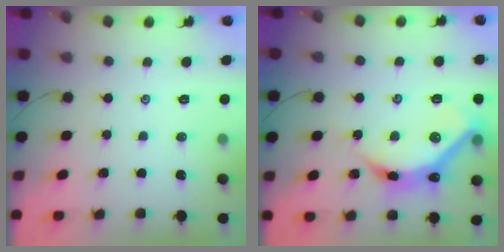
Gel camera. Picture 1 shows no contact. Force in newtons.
{"total": 15.3, "press": 15.3, "slide": 0.2}